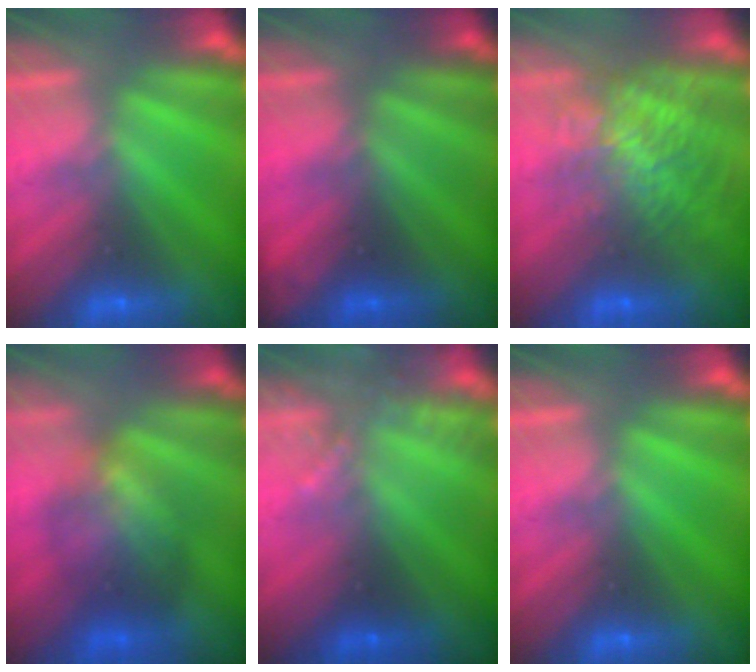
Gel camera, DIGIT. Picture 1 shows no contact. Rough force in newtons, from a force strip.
{"total": 2.0}
{"total": 7.4}
{"total": 7.8}
{"total": 2.1}
{"total": 0.0}